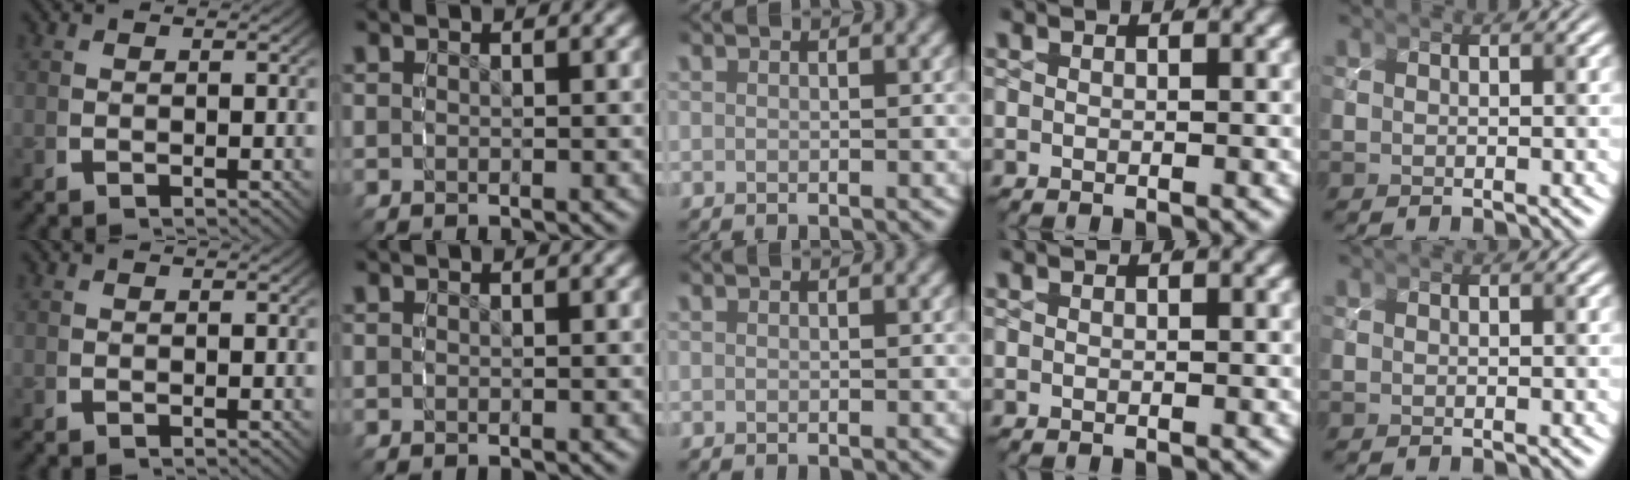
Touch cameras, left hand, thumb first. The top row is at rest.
{}